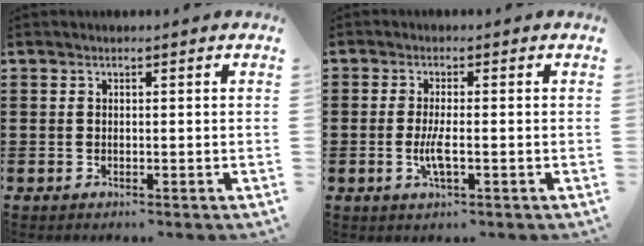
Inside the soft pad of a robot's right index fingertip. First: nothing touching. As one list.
[{"total": 3.5, "force": [-0.9, 0.7, 3.3], "torque": [-0.080, -0.008, -0.023]}]